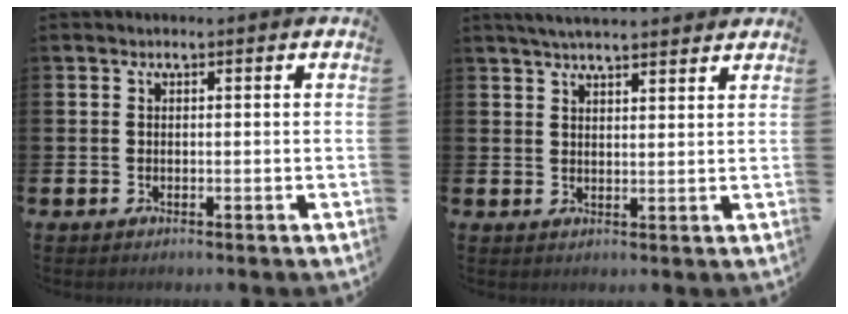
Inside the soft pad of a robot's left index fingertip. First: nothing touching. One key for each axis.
{"total": 4.1, "fx": 3.9, "fy": 0.4, "fz": 1.0, "tx": -0.025, "ty": -0.013, "tz": 0.070}